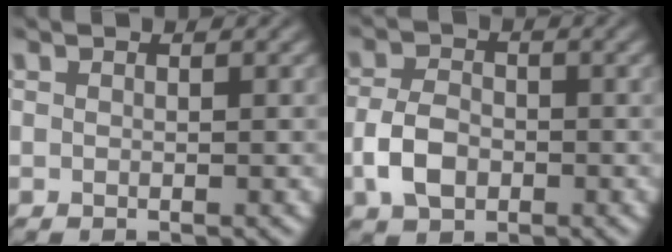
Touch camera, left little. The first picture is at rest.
{"total": 3.8, "force": [-1.1, 2.6, 2.5], "torque": [-0.054, 0.000, -0.027]}